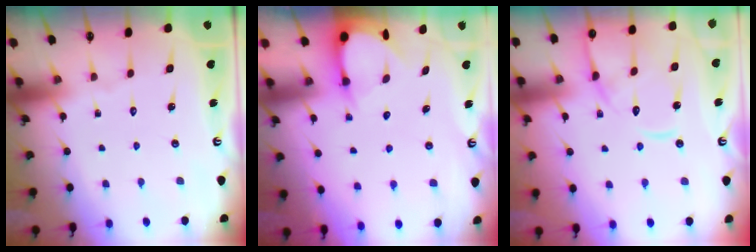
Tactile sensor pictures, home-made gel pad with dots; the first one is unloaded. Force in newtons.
{"total": 3.6, "press": 3.5, "slide": 0.3}
{"total": 13.2, "press": 13.2, "slide": 1.2}